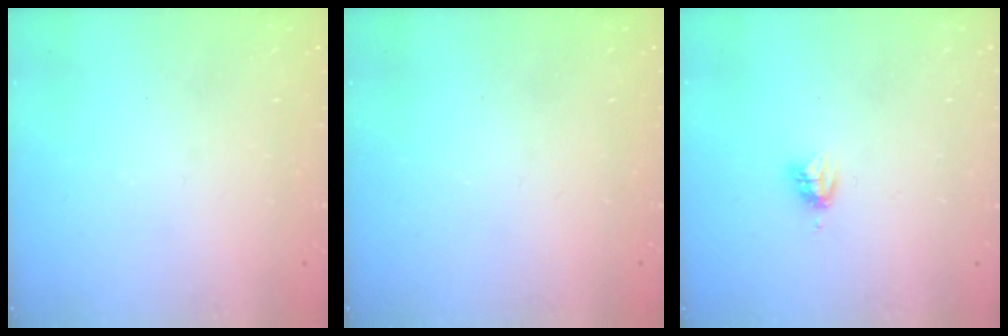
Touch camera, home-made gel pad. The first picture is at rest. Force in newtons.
{"total": 0.0}
{"total": 3.9, "press": 3.8, "slide": 0.5}